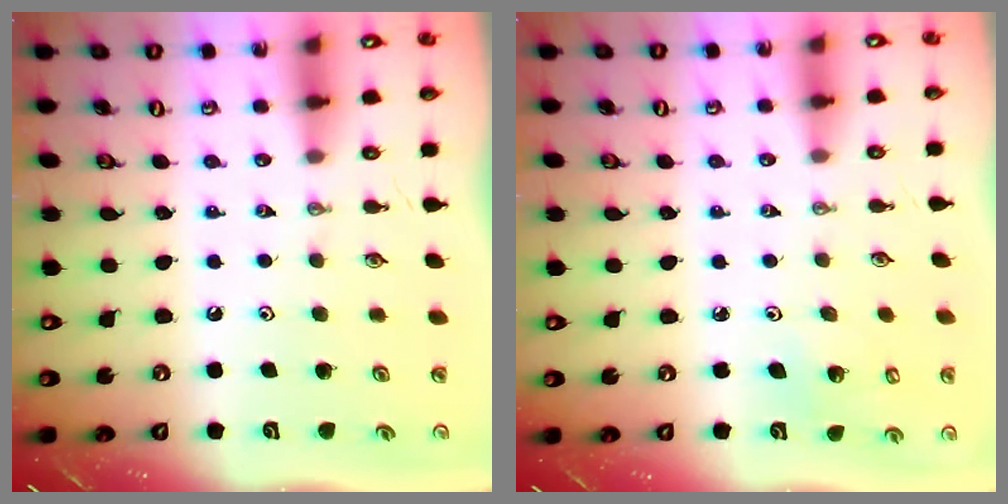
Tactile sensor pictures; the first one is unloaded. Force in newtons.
{"total": 3.3, "press": 3.1, "slide": 1.1}